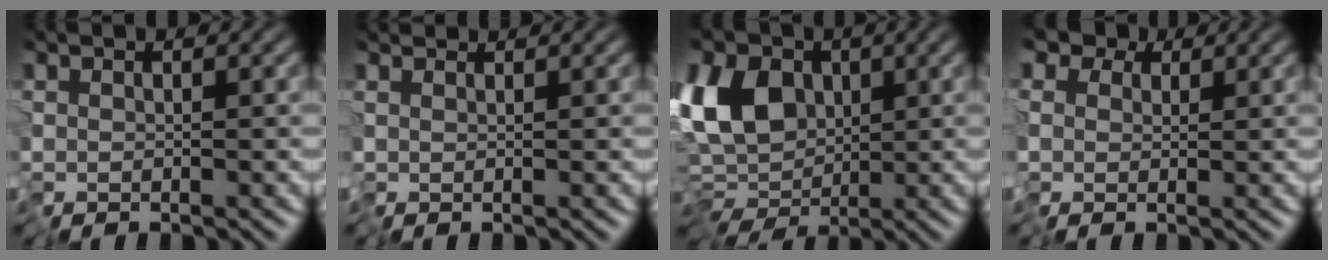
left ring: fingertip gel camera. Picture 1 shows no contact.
{"total": 1.3, "force": [1.3, 0.1, 0.3], "torque": [-0.013, 0.007, 0.021]}
{"total": 8.9, "force": [-0.6, 6.4, 6.1], "torque": [-0.108, -0.005, -0.031]}
{"total": 4.0, "force": [1.7, 3.2, 1.5], "torque": [-0.048, 0.007, 0.018]}